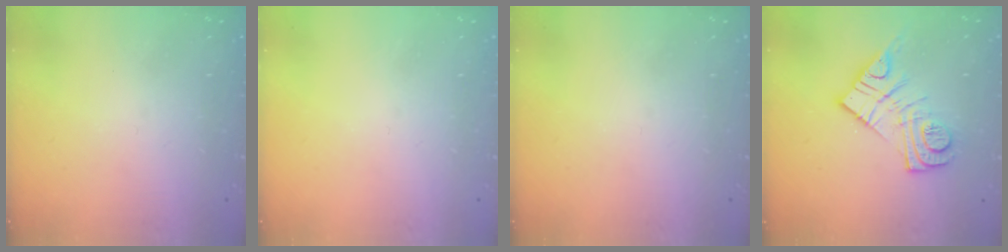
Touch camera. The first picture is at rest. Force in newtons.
{"total": 0.0}
{"total": 0.0}
{"total": 13.9, "press": 13.8, "slide": 1.2}